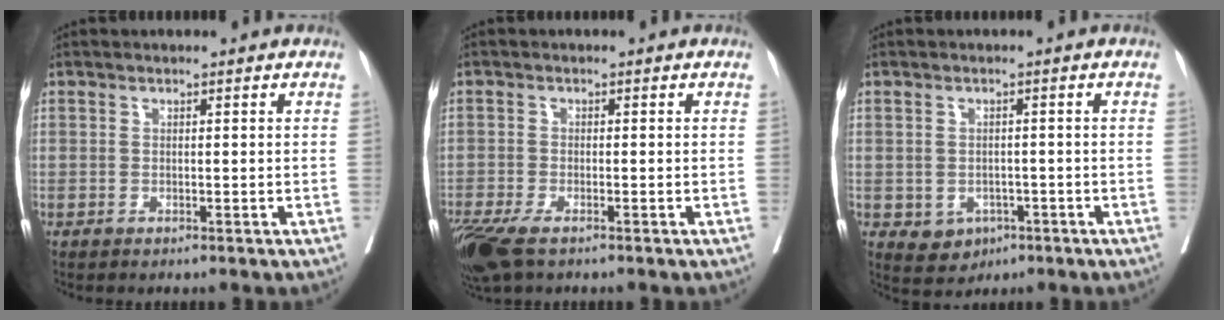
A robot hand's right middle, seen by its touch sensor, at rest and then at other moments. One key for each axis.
{"total": 7.3, "fx": -5.0, "fy": 2.4, "fz": 4.8, "tx": -0.096, "ty": -0.019, "tz": -0.088}
{"total": 3.9, "fx": -1.5, "fy": 3.3, "fz": 1.6, "tx": -0.020, "ty": 0.002, "tz": -0.011}